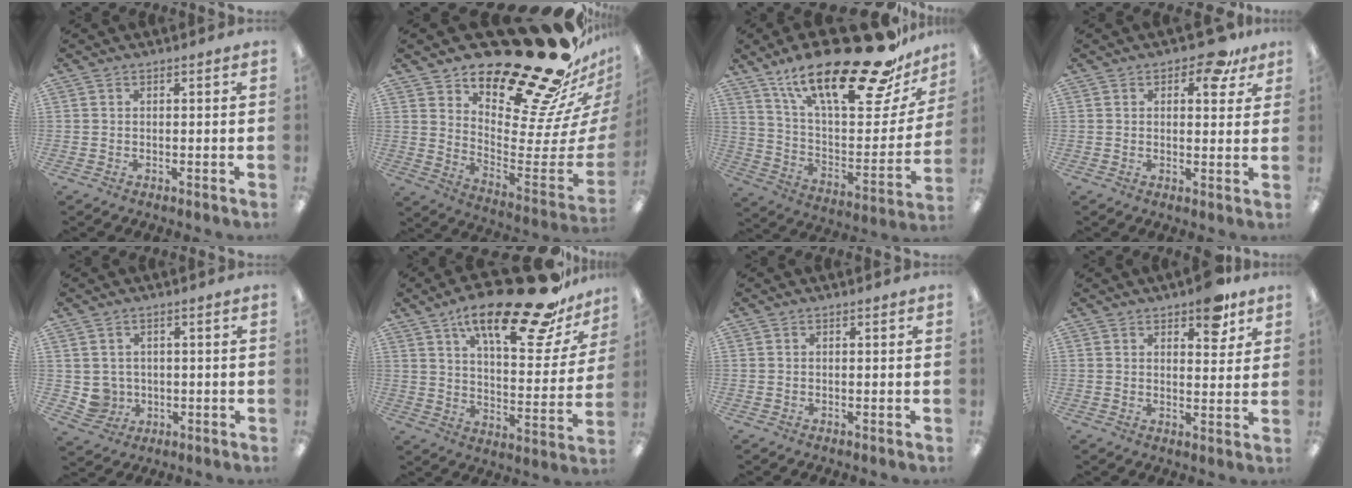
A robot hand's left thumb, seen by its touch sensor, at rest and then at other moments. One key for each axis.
{"total": 27.0, "fx": 22.4, "fy": 8.4, "fz": 12.6, "tx": -0.123, "ty": -0.198, "tz": 0.384}
{"total": 27.3, "fx": 19.0, "fy": 8.8, "fz": 17.5, "tx": -0.265, "ty": -0.122, "tz": 0.314}
{"total": 8.1, "fx": 4.7, "fy": 4.0, "fz": 5.2, "tx": -0.056, "ty": -0.018, "tz": 0.075}
{"total": 4.2, "fx": 0.7, "fy": 4.1, "fz": 0.6, "tx": -0.022, "ty": 0.001, "tz": 0.014}
{"total": 24.3, "fx": 16.8, "fy": 7.0, "fz": 16.1, "tx": -0.239, "ty": -0.105, "tz": 0.270}
{"total": 0.0}
{"total": 7.2, "fx": 5.1, "fy": 3.1, "fz": 4.0, "tx": -0.042, "ty": -0.025, "tz": 0.085}